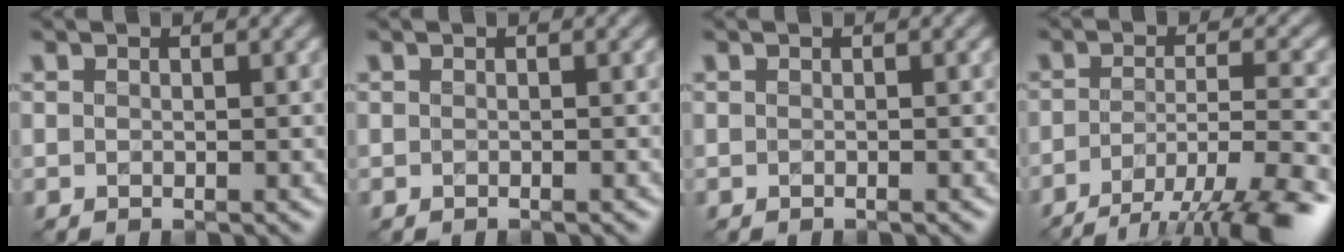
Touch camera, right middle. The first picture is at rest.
{"total": 0.0}
{"total": 0.0}
{"total": 8.4, "force": [-5.6, 1.8, 6.0], "torque": [-0.098, -0.002, -0.091]}